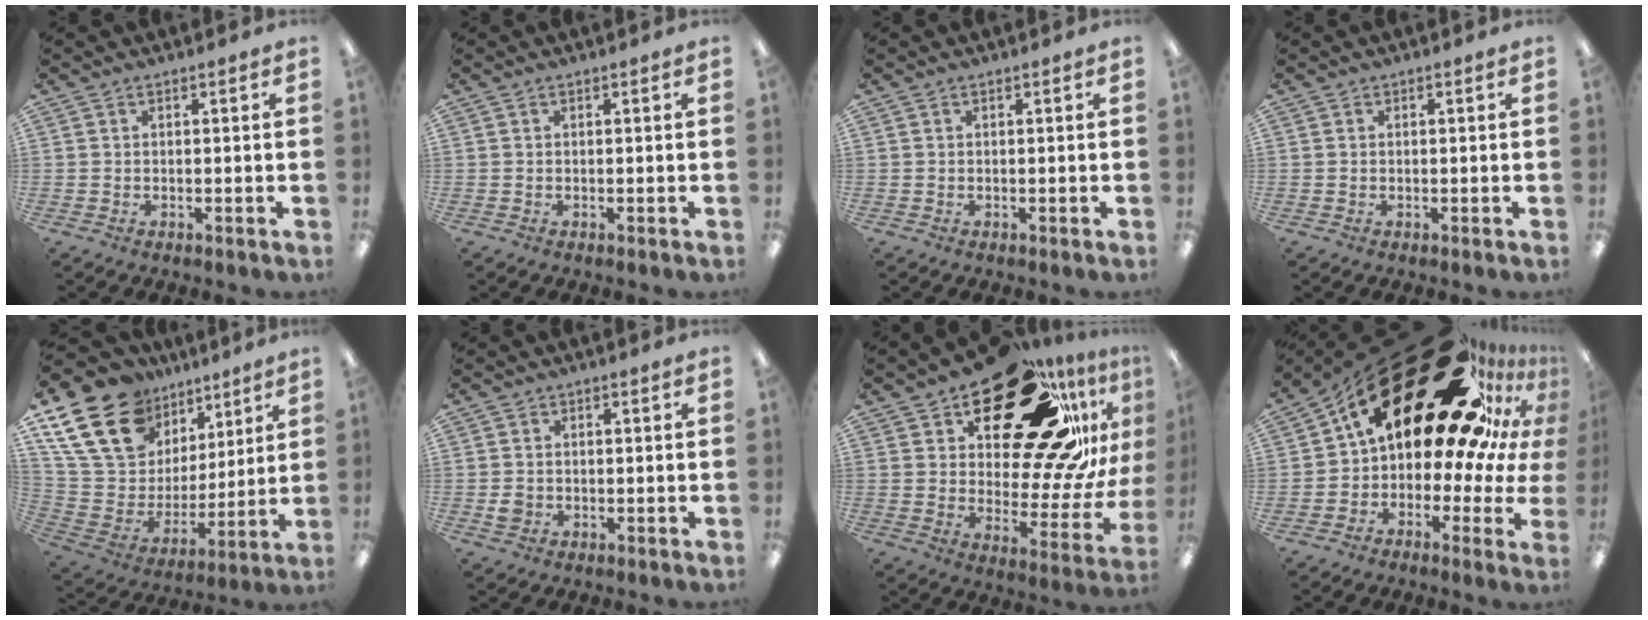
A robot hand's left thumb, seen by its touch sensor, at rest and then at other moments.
{"total": 0.0}
{"total": 0.0}
{"total": 0.0}
{"total": 22.4, "force": [13.5, 14.6, 10.5], "torque": [-0.227, -0.065, 0.263]}
{"total": 2.5, "force": [-0.3, 2.2, 1.0], "torque": [-0.009, 0.002, -0.007]}
{"total": 28.2, "force": [17.7, 12.6, 18.0], "torque": [-0.242, -0.115, 0.298]}
{"total": 31.3, "force": [17.9, 15.4, 20.7], "torque": [-0.273, -0.132, 0.337]}